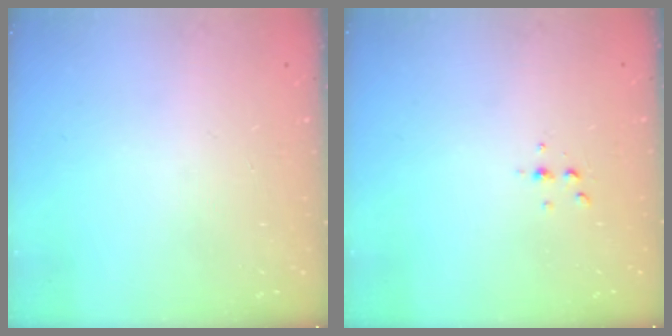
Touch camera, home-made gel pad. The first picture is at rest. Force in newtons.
{"total": 3.1, "press": 3.1, "slide": 0.5}